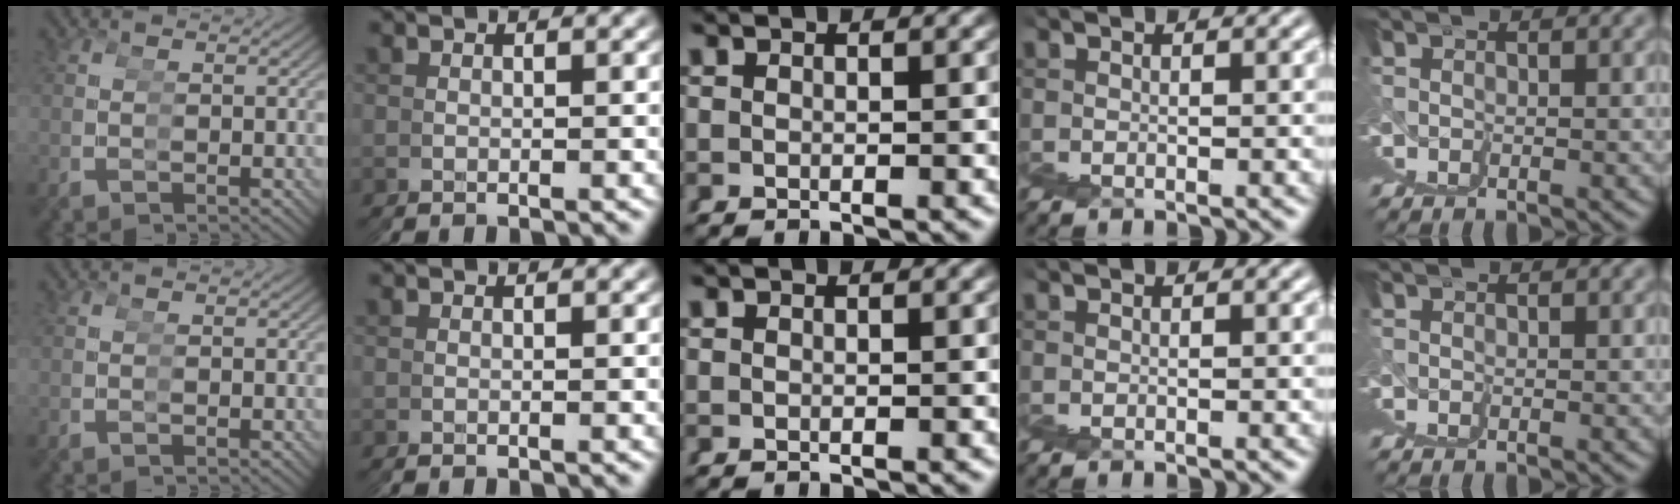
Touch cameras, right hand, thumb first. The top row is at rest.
{}